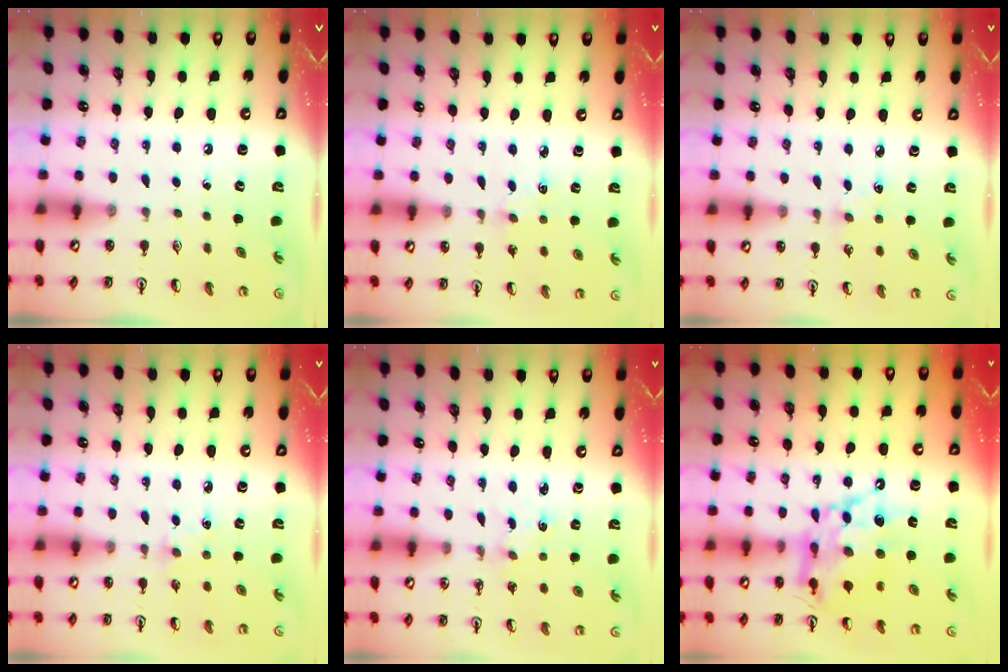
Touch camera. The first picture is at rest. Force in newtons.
{"total": 3.7, "press": 3.6, "slide": 0.5}
{"total": 4.5, "press": 4.4, "slide": 0.6}
{"total": 5.1, "press": 5.0, "slide": 0.8}
{"total": 1.2, "press": 1.2, "slide": 0.2}
{"total": 15.7, "press": 15.6, "slide": 1.7}